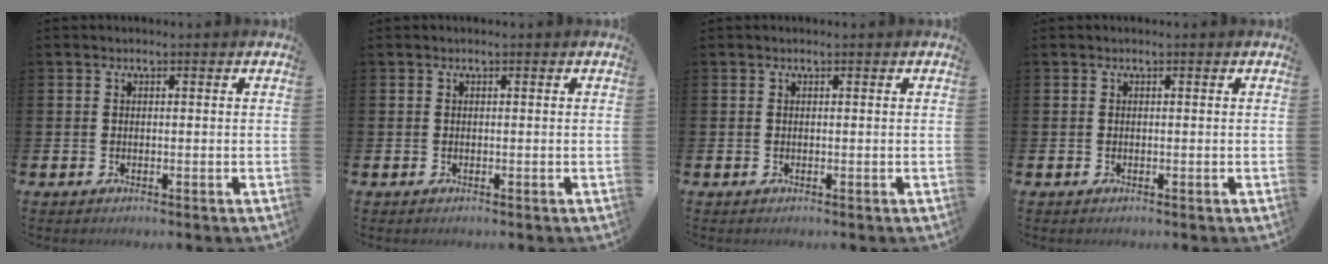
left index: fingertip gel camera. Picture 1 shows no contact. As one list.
[{"total": 0.0}, {"total": 0.0}, {"total": 0.0}]